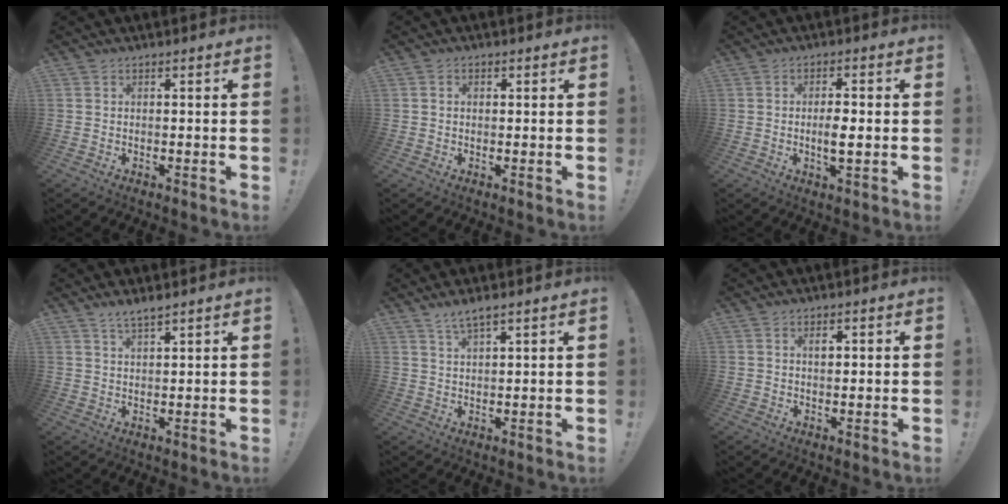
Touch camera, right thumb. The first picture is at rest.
{"total": 1.2, "force": [0.0, 0.9, 0.8], "torque": [-0.015, 0.004, -0.001]}
{"total": 5.1, "force": [-0.7, 1.5, 4.8], "torque": [-0.074, -0.006, -0.016]}
{"total": 3.2, "force": [2.7, 0.1, 1.7], "torque": [-0.037, -0.014, 0.047]}
{"total": 3.8, "force": [2.9, 0.3, 2.5], "torque": [-0.052, -0.012, 0.050]}
{"total": 1.6, "force": [0.5, 0.7, 1.3], "torque": [-0.012, -0.002, 0.004]}